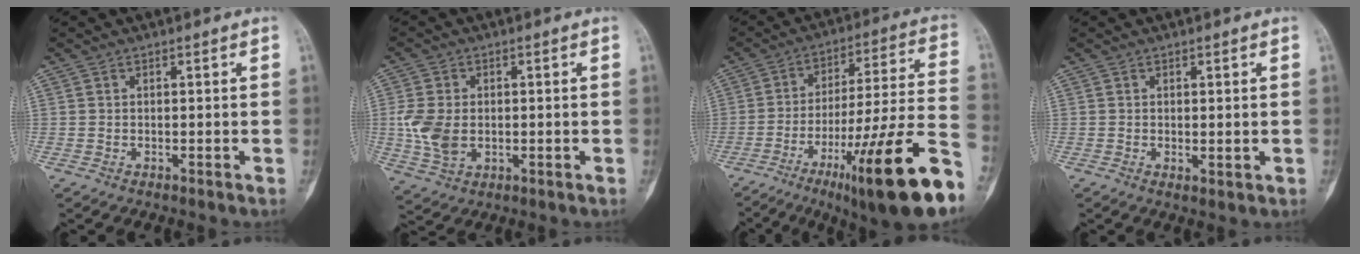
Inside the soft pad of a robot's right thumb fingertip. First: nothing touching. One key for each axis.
{"total": 7.8, "fx": -0.1, "fy": 5.4, "fz": 5.6, "tx": -0.113, "ty": 0.001, "tz": 0.004}
{"total": 25.0, "fx": -13.0, "fy": 2.8, "fz": 21.2, "tx": -0.286, "ty": 0.052, "tz": -0.199}
{"total": 1.7, "fx": 0.0, "fy": 0.9, "fz": 1.4, "tx": -0.016, "ty": -0.005, "tz": 0.005}